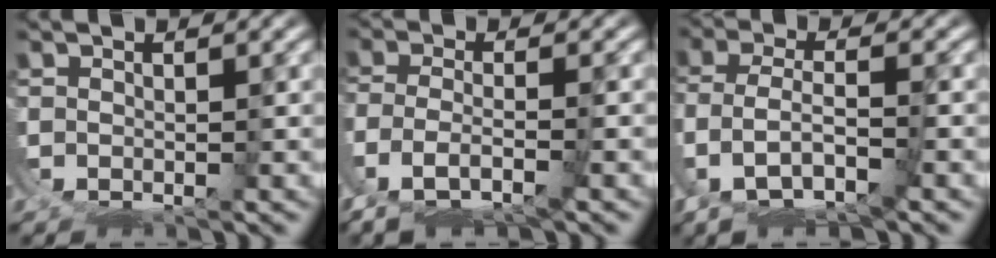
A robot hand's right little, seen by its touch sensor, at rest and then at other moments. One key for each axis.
{"total": 4.9, "fx": -2.2, "fy": 2.6, "fz": 3.6, "tx": -0.085, "ty": -0.022, "tz": -0.027}
{"total": 6.2, "fx": -1.6, "fy": 4.6, "fz": 3.9, "tx": -0.107, "ty": -0.015, "tz": -0.023}